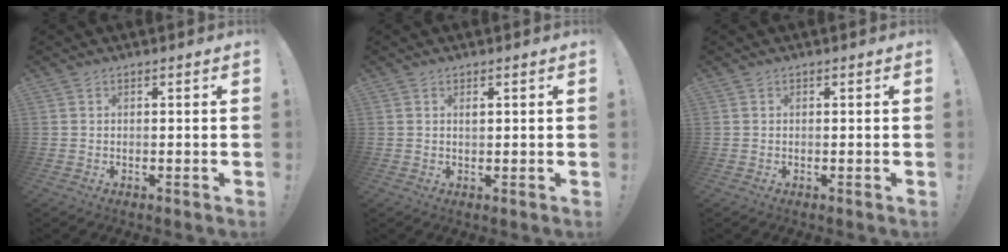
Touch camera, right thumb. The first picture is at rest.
{"total": 0.8, "force": [0.3, 0.4, 0.6], "torque": [-0.010, 0.001, 0.004]}
{"total": 0.0}